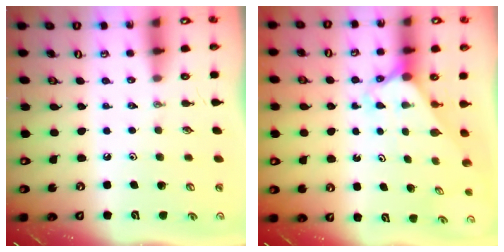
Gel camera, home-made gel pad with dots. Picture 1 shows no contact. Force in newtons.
{"total": 2.4, "press": 2.4, "slide": 0.2}